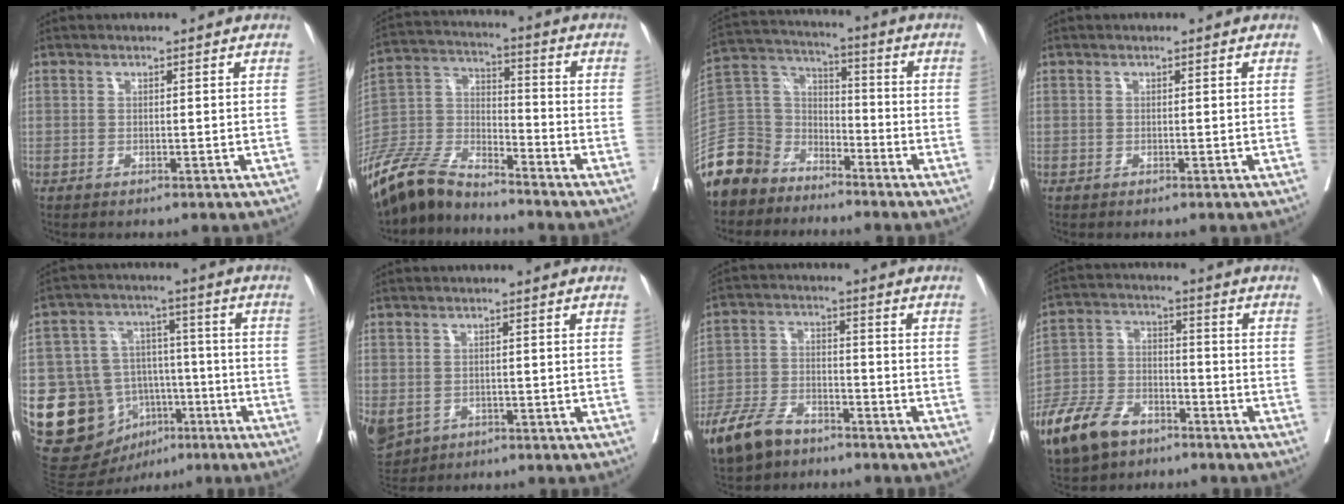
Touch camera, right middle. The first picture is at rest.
{"total": 12.5, "force": [-11.5, 2.9, 4.1], "torque": [-0.088, 0.001, -0.227]}
{"total": 14.4, "force": [-11.4, 8.2, 3.0], "torque": [-0.092, 0.029, -0.222]}
{"total": 0.0}
{"total": 16.0, "force": [-6.0, 13.0, 7.3], "torque": [-0.137, 0.043, -0.080]}
{"total": 10.5, "force": [-4.1, 8.5, 4.7], "torque": [-0.139, -0.007, -0.053]}
{"total": 9.2, "force": [-6.7, 4.2, 4.6], "torque": [-0.103, -0.012, -0.128]}
{"total": 11.1, "force": [-7.5, 5.8, 5.7], "torque": [-0.125, -0.009, -0.143]}